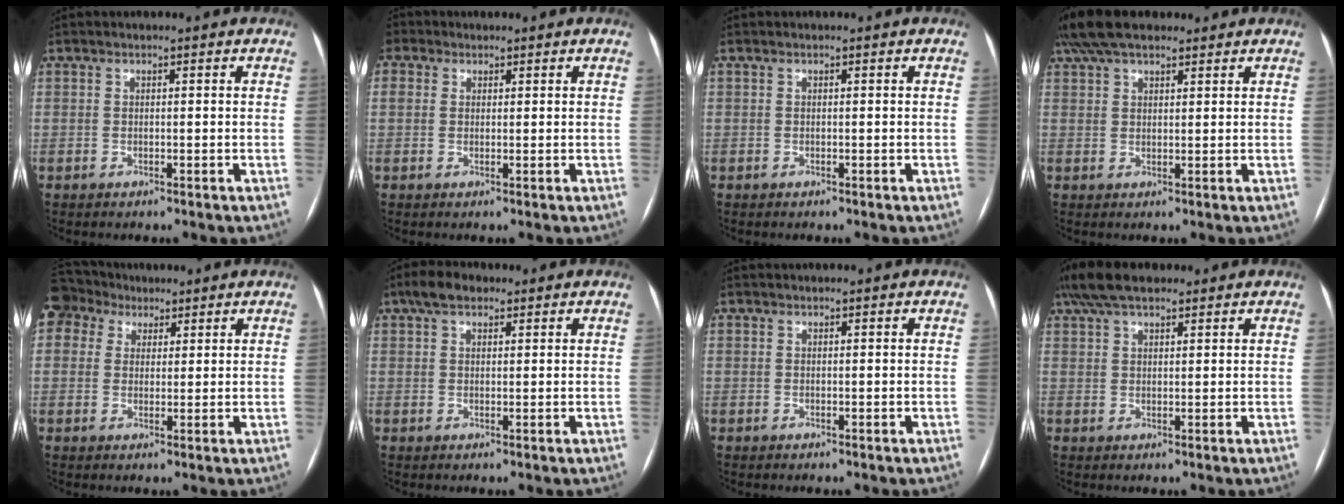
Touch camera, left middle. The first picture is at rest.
{"total": 3.6, "force": [1.5, 3.0, 1.3], "torque": [-0.037, 0.019, 0.030]}
{"total": 0.0}
{"total": 8.7, "force": [6.7, 3.1, 4.5], "torque": [-0.085, 0.040, 0.122]}
{"total": 6.4, "force": [4.1, 4.7, 1.0], "torque": [-0.028, 0.038, 0.081]}
{"total": 4.1, "force": [2.7, 2.0, 2.4], "torque": [-0.051, 0.021, 0.049]}
{"total": 0.0}
{"total": 7.9, "force": [6.0, 2.6, 4.4], "torque": [-0.088, 0.036, 0.109]}